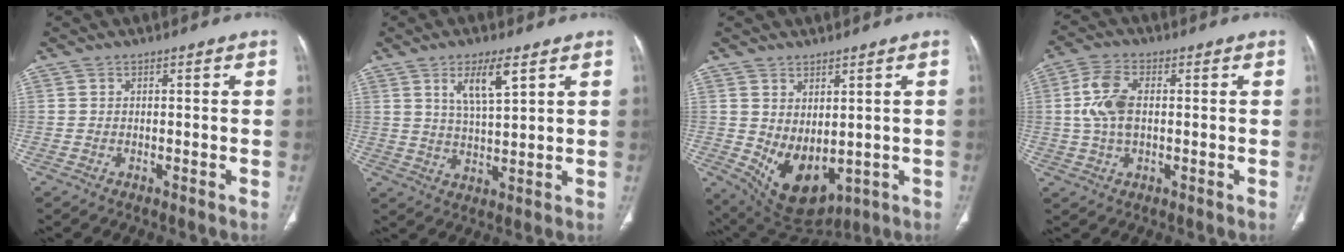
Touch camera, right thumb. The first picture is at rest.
{"total": 7.6, "force": [3.9, 2.0, 6.2], "torque": [-0.109, -0.025, 0.076]}
{"total": 10.6, "force": [-0.4, 6.6, 8.3], "torque": [-0.121, -0.015, 0.030]}
{"total": 7.7, "force": [0.5, 4.2, 6.4], "torque": [-0.142, 0.013, 0.008]}